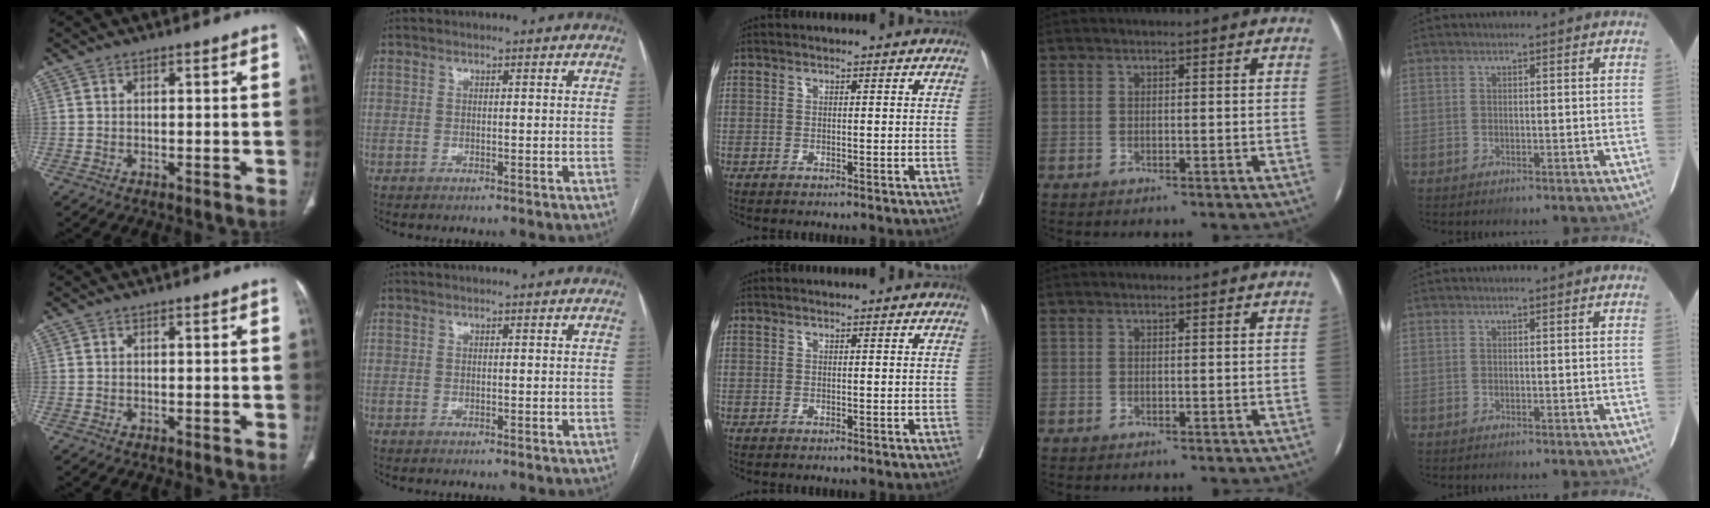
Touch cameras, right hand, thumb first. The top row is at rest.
{}